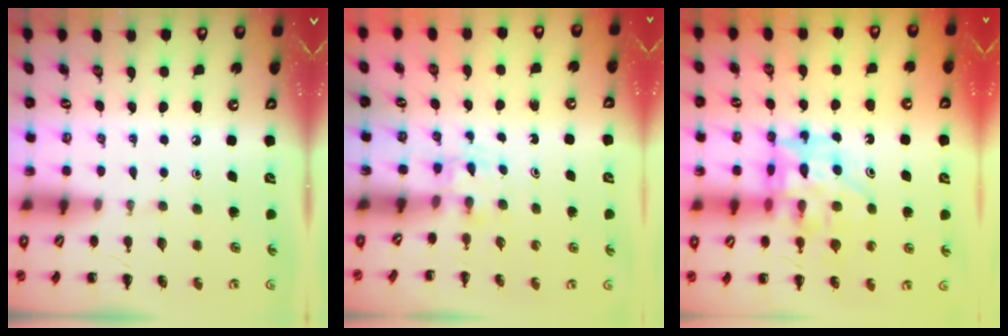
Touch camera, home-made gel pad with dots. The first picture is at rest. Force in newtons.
{"total": 1.7, "press": 1.4, "slide": 0.9}
{"total": 13.9, "press": 13.4, "slide": 3.8}